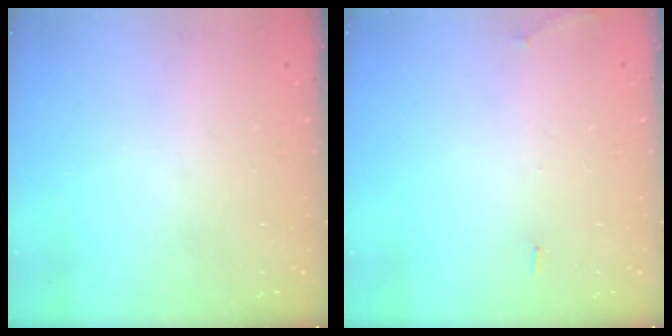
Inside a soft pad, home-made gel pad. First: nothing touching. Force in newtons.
{"total": 6.0, "press": 5.7, "slide": 1.9}